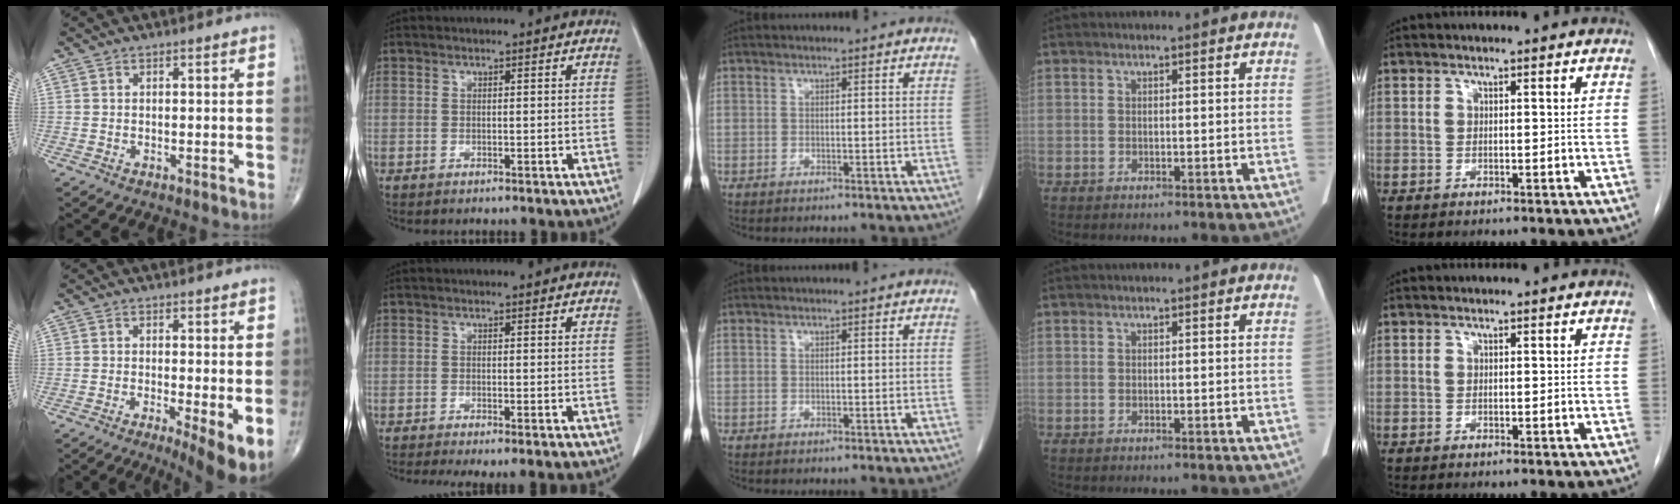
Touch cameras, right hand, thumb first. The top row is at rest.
{"thumb": {"total": 6.5, "force": [-1.9, 1.1, 6.1], "torque": [-0.099, -0.020, -0.034]}, "index": {"total": 4.3, "force": [-2.8, 0.8, 3.1], "torque": [-0.050, -0.013, -0.045]}}